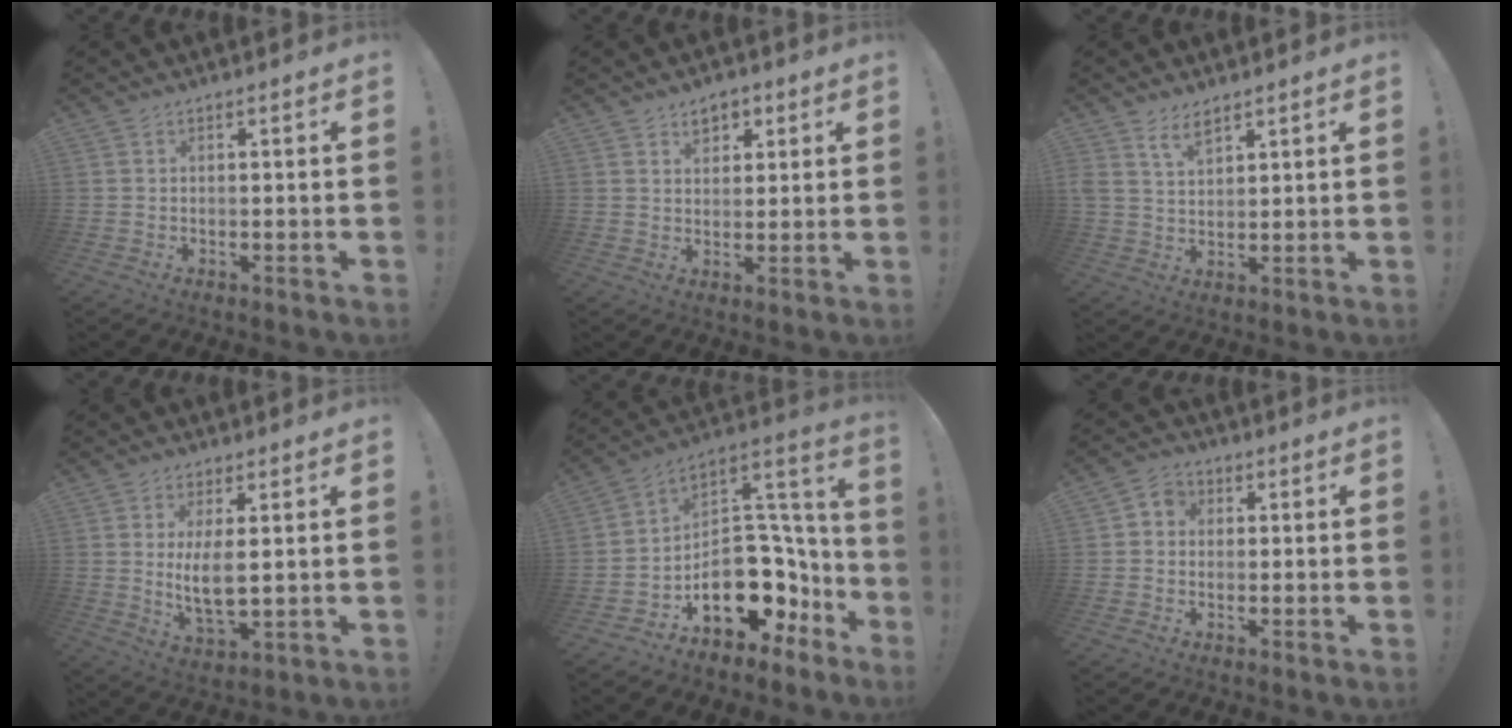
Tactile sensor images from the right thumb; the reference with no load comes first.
{"total": 5.1, "force": [2.9, 3.7, 2.0], "torque": [-0.014, -0.012, 0.050]}
{"total": 5.5, "force": [4.0, 2.3, 3.0], "torque": [-0.067, -0.013, 0.076]}
{"total": 8.2, "force": [1.6, 3.0, 7.4], "torque": [-0.146, -0.021, 0.026]}
{"total": 17.2, "force": [-5.0, 12.7, 10.5], "torque": [-0.124, 0.013, -0.050]}
{"total": 3.8, "force": [-0.1, 3.4, 1.7], "torque": [-0.024, 0.007, -0.001]}